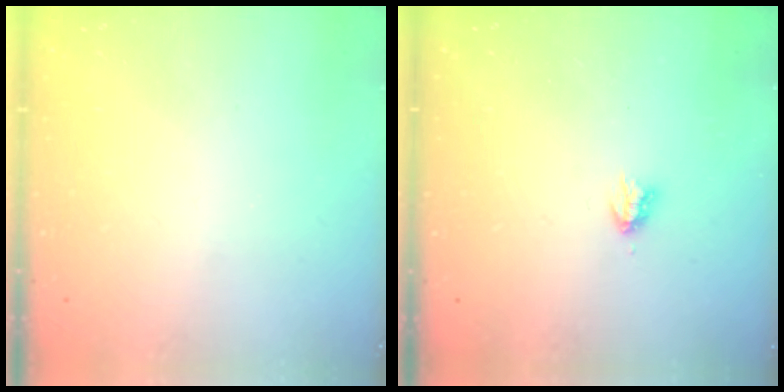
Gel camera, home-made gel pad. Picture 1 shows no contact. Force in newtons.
{"total": 2.9, "press": 2.9, "slide": 0.5}